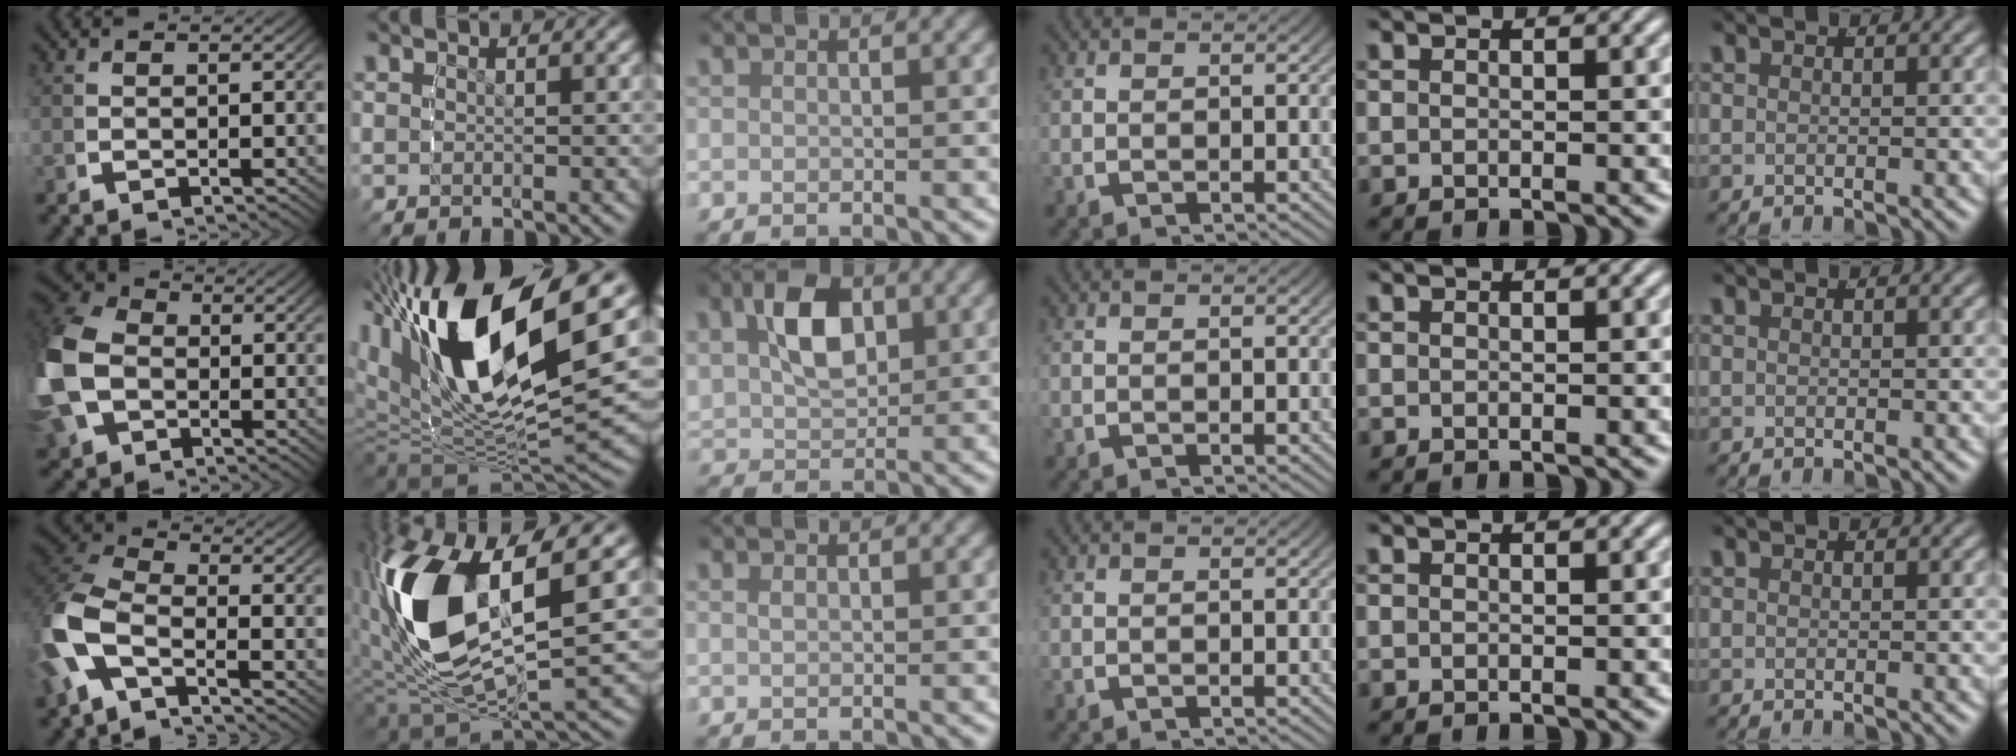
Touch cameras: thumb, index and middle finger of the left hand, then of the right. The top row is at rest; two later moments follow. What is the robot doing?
{"motion": "lift_and_place", "object": "pen"}